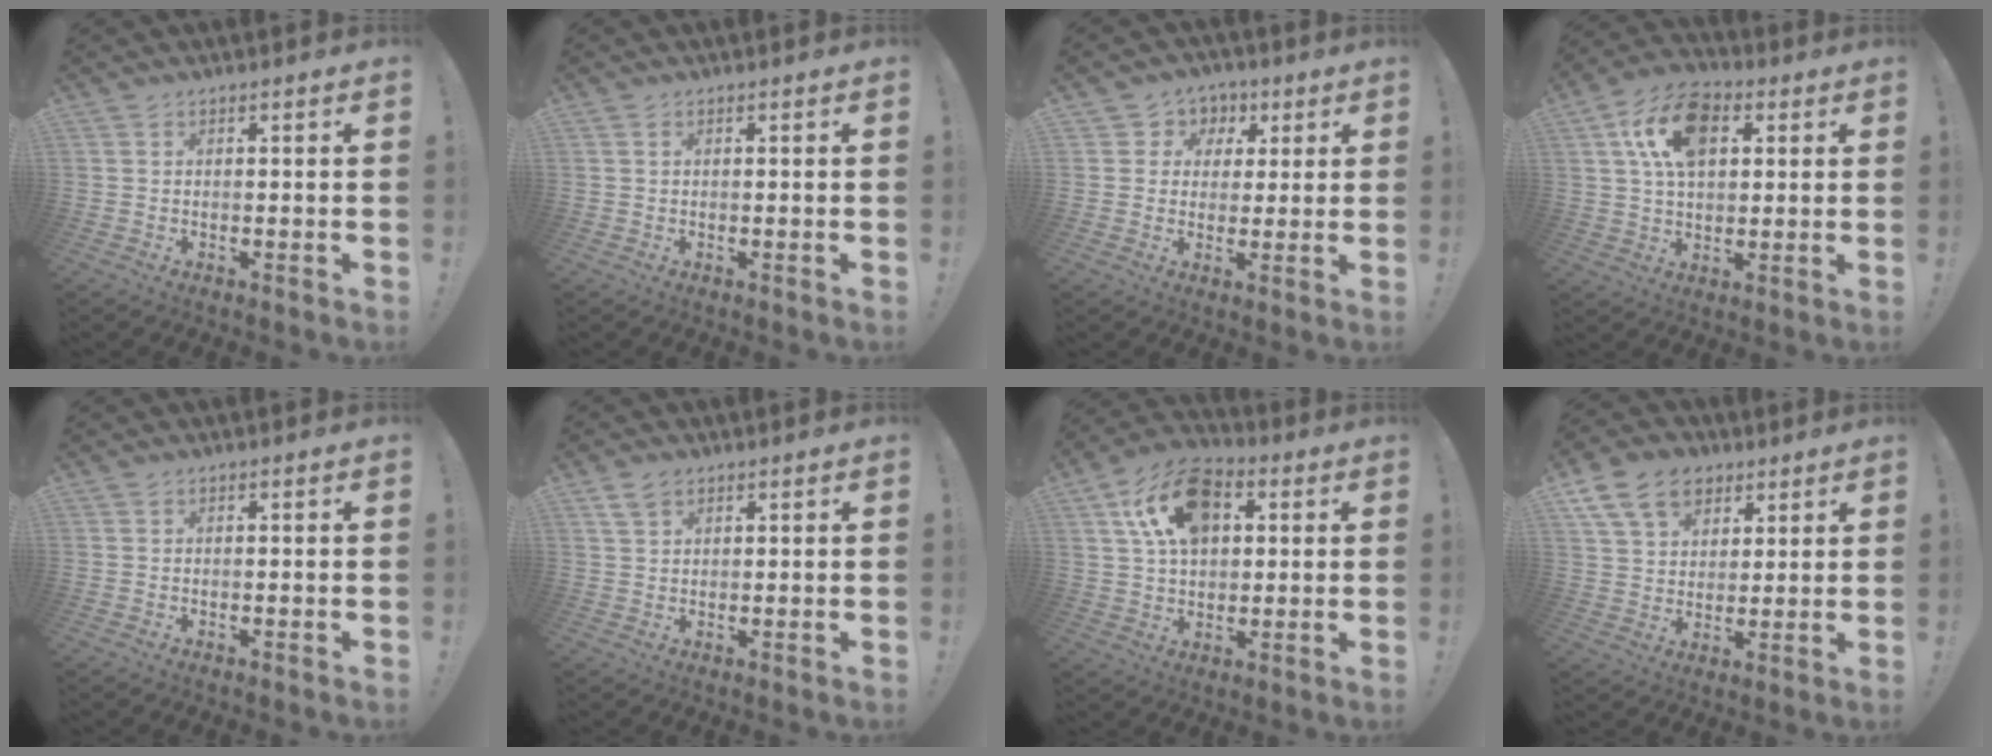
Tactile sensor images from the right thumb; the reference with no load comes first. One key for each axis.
{"total": 0.5, "fx": 0.2, "fy": 0.2, "fz": 0.4, "tx": -0.009, "ty": 0.002, "tz": 0.003}
{"total": 6.2, "fx": 0.6, "fy": 6.0, "fz": 1.4, "tx": -0.007, "ty": -0.004, "tz": 0.014}
{"total": 14.9, "fx": 5.1, "fy": 9.5, "fz": 10.2, "tx": -0.179, "ty": 0.006, "tz": 0.097}
{"total": 0.0}
{"total": 3.6, "fx": 2.4, "fy": 2.0, "fz": 1.9, "tx": -0.028, "ty": -0.007, "tz": 0.044}
{"total": 15.8, "fx": 5.8, "fy": 10.5, "fz": 10.2, "tx": -0.174, "ty": -0.007, "tz": 0.111}
{"total": 14.3, "fx": 7.2, "fy": 10.2, "fz": 6.9, "tx": -0.098, "ty": -0.036, "tz": 0.139}